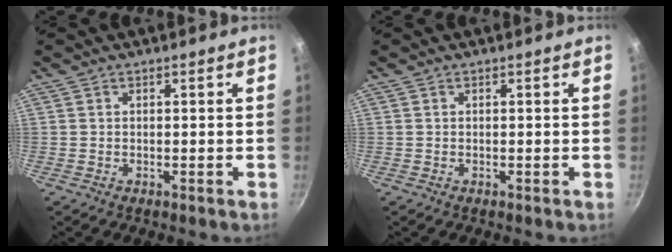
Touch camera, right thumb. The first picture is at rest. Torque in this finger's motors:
{"motor_torque": [0.00, 0.00, 0.00, 0.00, 0.00]}